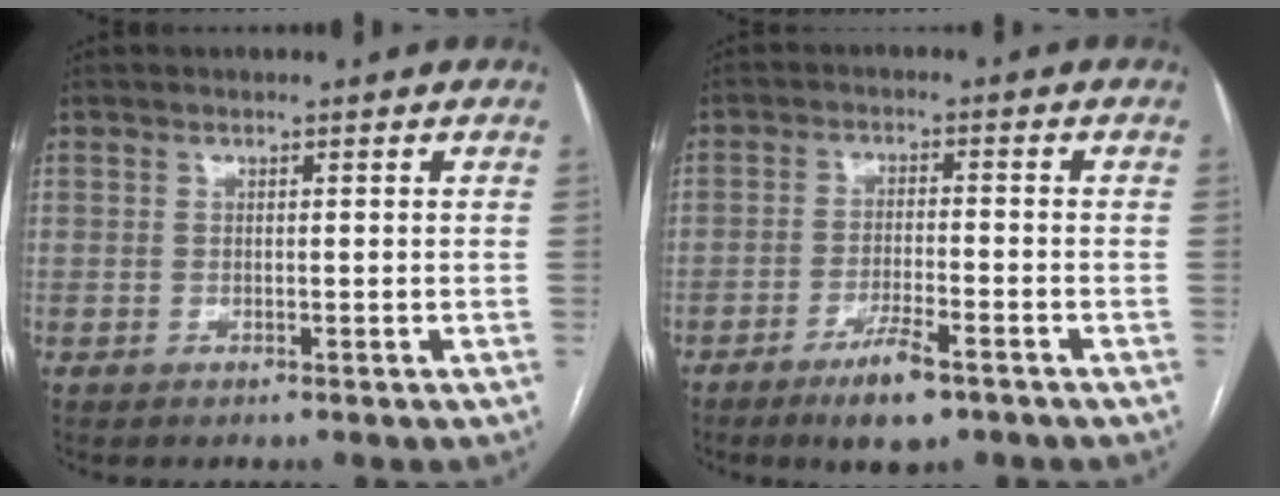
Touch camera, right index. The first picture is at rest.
{"total": 6.6, "force": [-4.4, 1.1, 4.8], "torque": [-0.090, -0.009, -0.071]}